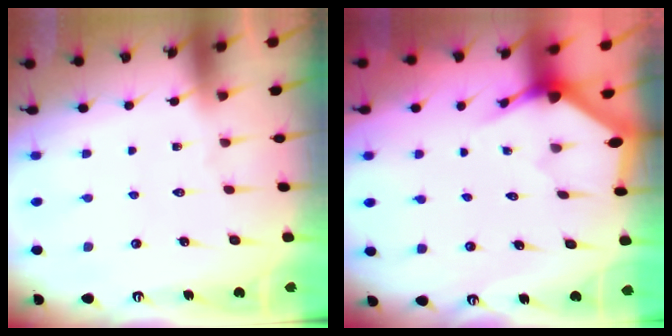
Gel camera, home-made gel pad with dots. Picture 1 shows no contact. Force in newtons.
{"total": 2.9, "press": 2.9, "slide": 0.2}